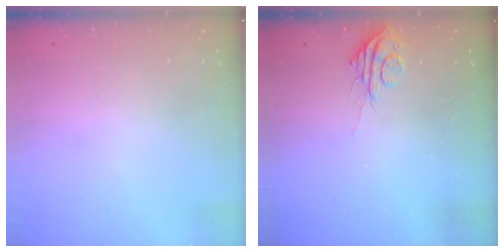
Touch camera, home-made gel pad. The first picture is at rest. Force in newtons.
{"total": 5.5, "press": 5.5, "slide": 0.4}